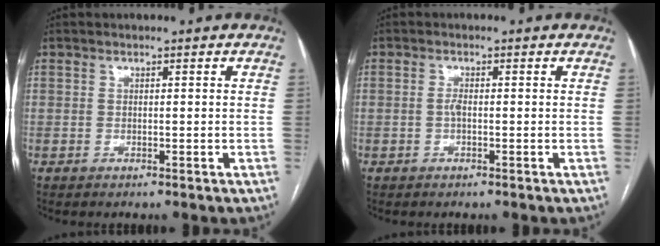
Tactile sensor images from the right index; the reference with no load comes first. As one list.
[{"total": 1.2, "force": [-0.2, 0.3, 1.1], "torque": [-0.025, 0.001, -0.005]}]